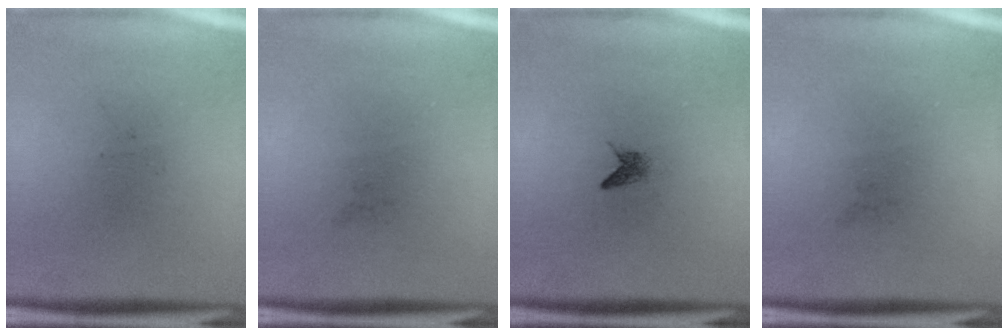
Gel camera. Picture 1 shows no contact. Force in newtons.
{"total": 0.0}
{"total": 1.0}
{"total": 0.0}